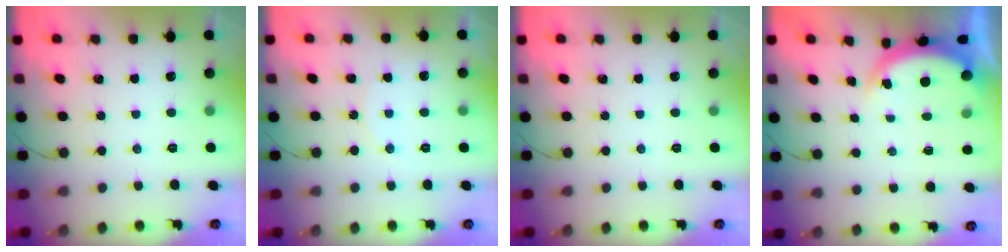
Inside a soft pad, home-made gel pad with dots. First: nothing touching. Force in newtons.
{"total": 4.5, "press": 4.4, "slide": 0.5}
{"total": 0.0}
{"total": 4.5, "press": 4.5, "slide": 0.4}